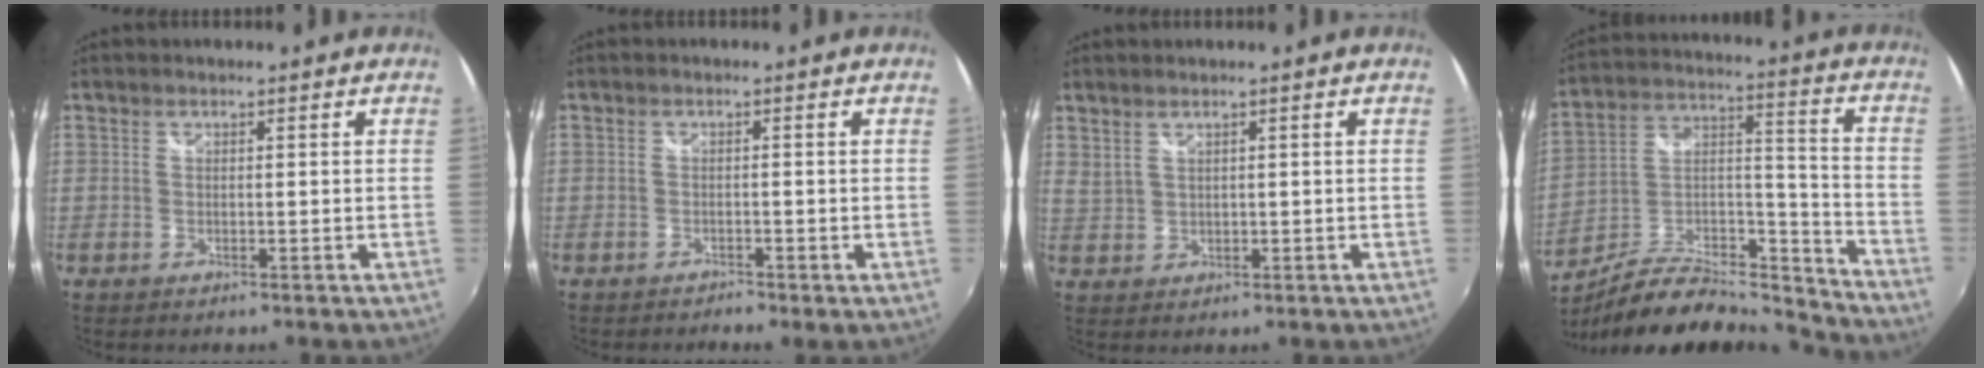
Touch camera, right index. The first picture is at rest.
{"total": 1.0, "force": [-1.0, 0.3, 0.1], "torque": [-0.005, -0.005, -0.017]}
{"total": 1.9, "force": [1.5, 0.6, 0.9], "torque": [-0.016, 0.000, 0.032]}
{"total": 18.6, "force": [-15.6, 5.2, 8.6], "torque": [-0.155, 0.012, -0.254]}